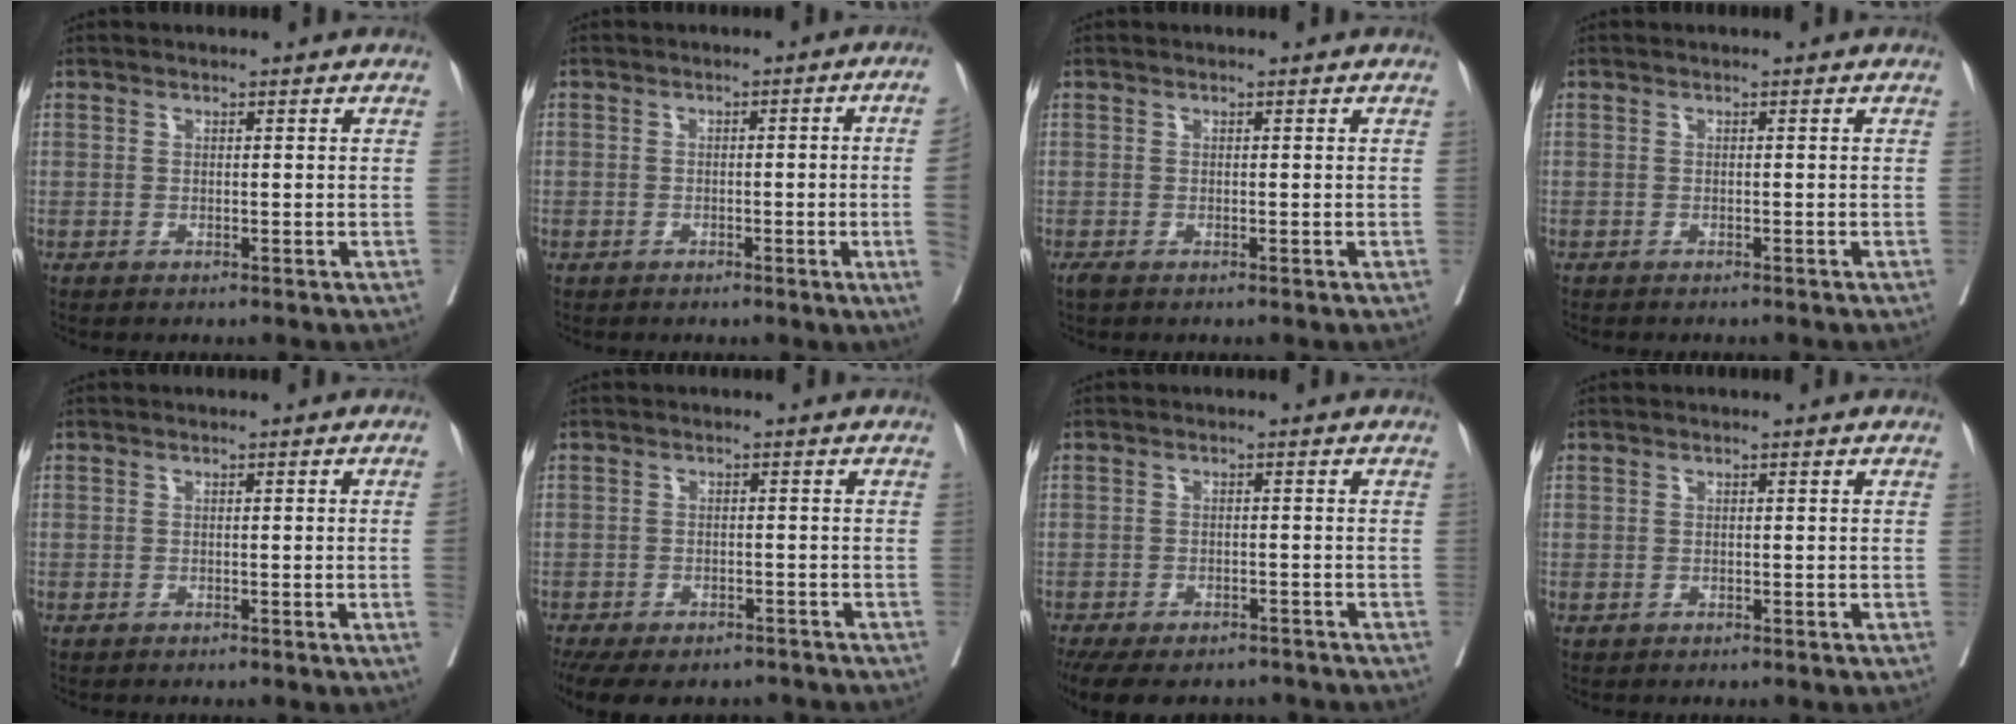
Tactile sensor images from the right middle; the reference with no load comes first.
{"total": 6.2, "force": [-1.1, -1.2, 6.0], "torque": [-0.066, 0.000, -0.017]}
{"total": 0.6, "force": [-0.5, 0.1, 0.4], "torque": [-0.011, -0.005, -0.011]}
{"total": 2.4, "force": [-2.2, 0.5, 1.0], "torque": [-0.016, -0.003, -0.025]}
{"total": 1.3, "force": [-0.3, -0.2, 1.2], "torque": [-0.019, 0.004, -0.004]}
{"total": 14.0, "force": [-10.6, 6.9, 6.0], "torque": [-0.152, -0.010, -0.136]}
{"total": 13.5, "force": [-10.6, 6.2, 5.5], "torque": [-0.129, -0.008, -0.138]}
{"total": 0.6, "force": [-0.2, 0.5, 0.2], "torque": [-0.006, 0.002, 0.001]}